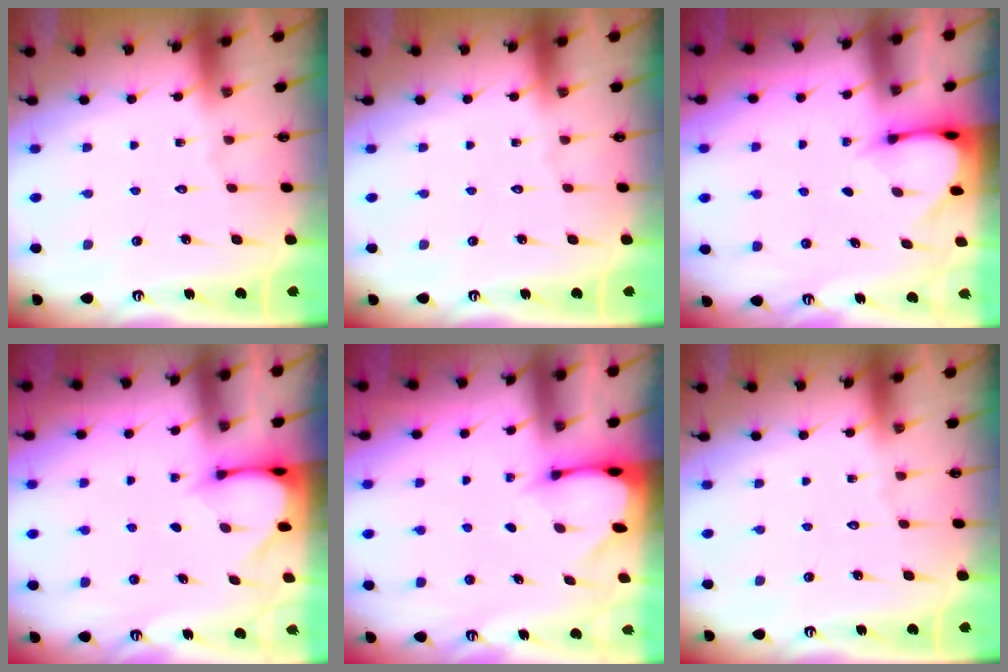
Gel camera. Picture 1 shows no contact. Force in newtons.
{"total": 0.0}
{"total": 3.2, "press": 3.2, "slide": 0.2}
{"total": 3.4, "press": 3.4, "slide": 0.3}
{"total": 2.0, "press": 2.0, "slide": 0.1}
{"total": 0.0}